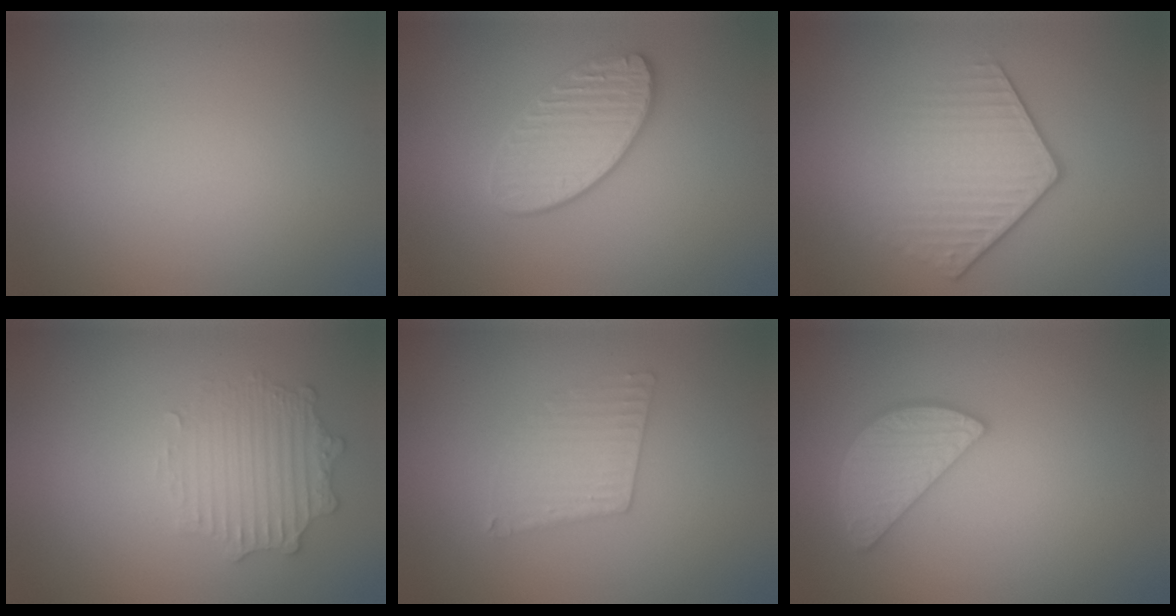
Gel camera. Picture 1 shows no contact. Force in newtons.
{"total": 3.4, "press": 3.2, "slide": 1.0}
{"total": 4.1, "press": 3.0, "slide": 2.8}
{"total": 2.6, "press": 2.5, "slide": 0.7}
{"total": 2.5, "press": 2.5, "slide": 0.2}
{"total": 3.7, "press": 3.2, "slide": 1.8}